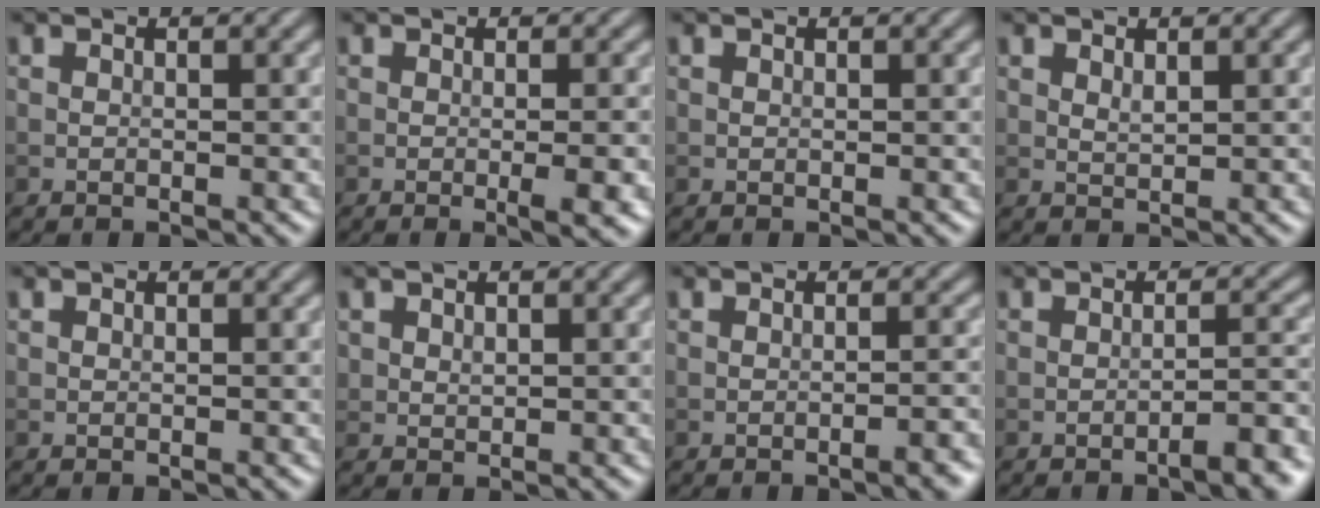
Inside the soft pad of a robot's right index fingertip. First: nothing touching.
{"total": 3.6, "force": [-0.8, 0.8, 3.5], "torque": [-0.044, -0.002, -0.011]}
{"total": 0.0}
{"total": 0.9, "force": [0.5, 0.4, 0.6], "torque": [-0.014, -0.002, 0.013]}
{"total": 0.0}
{"total": 0.9, "force": [0.5, 0.7, 0.3], "torque": [-0.007, -0.003, 0.013]}
{"total": 2.3, "force": [-1.2, 0.5, 1.9], "torque": [-0.022, 0.006, -0.020]}
{"total": 3.7, "force": [-2.2, 0.7, 2.9], "torque": [-0.034, 0.014, -0.038]}